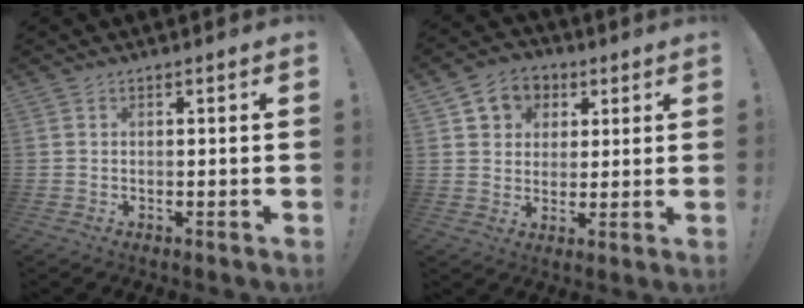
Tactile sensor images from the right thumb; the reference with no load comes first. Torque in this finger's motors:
{"motor_torque": [-0.13, -0.11, -0.11, 0.48, 0.13]}